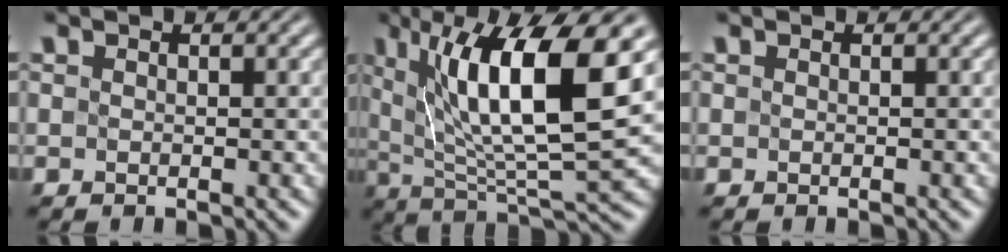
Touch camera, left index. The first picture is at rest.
{"total": 12.0, "force": [3.9, 3.0, 11.0], "torque": [-0.181, -0.001, 0.075]}
{"total": 0.0}